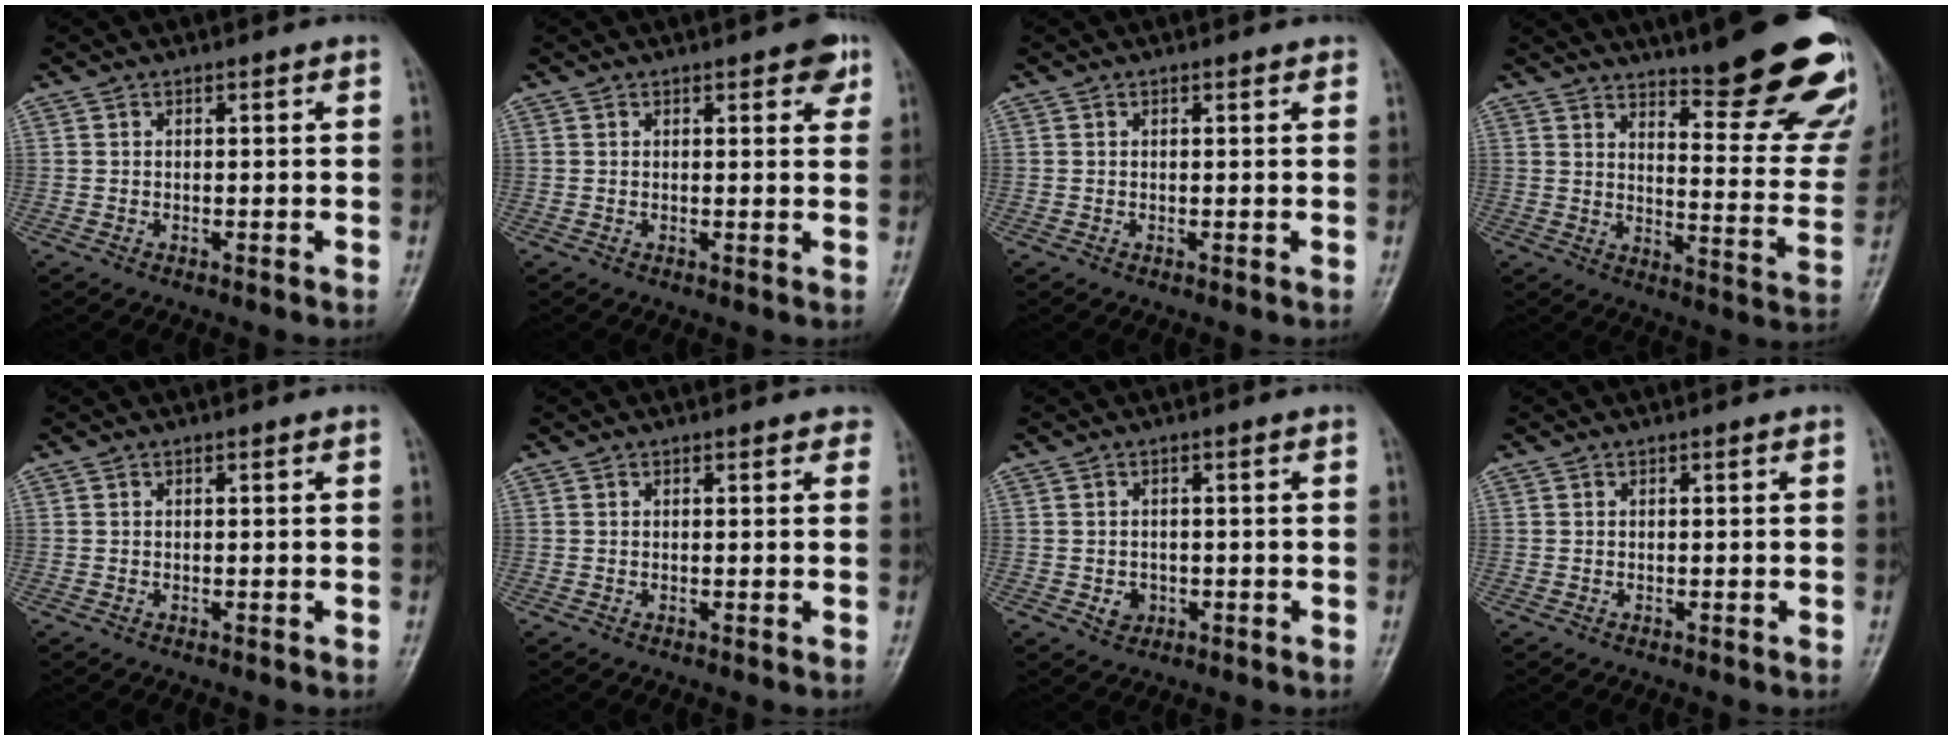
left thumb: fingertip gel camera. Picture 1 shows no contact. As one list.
[{"total": 4.0, "force": [2.2, 1.6, 2.9], "torque": [-0.022, -0.006, 0.021]}, {"total": 0.9, "force": [0.7, 0.3, 0.5], "torque": [-0.007, -0.001, 0.006]}, {"total": 26.7, "force": [19.1, 6.8, 17.5], "torque": [-0.182, -0.114, 0.239]}, {"total": 0.0}, {"total": 1.6, "force": [1.3, 0.8, 0.7], "torque": [0.007, -0.001, 0.006]}, {"total": 2.3, "force": [-0.6, 2.0, 0.9], "torque": [-0.005, 0.003, -0.002]}, {"total": 0.0}]